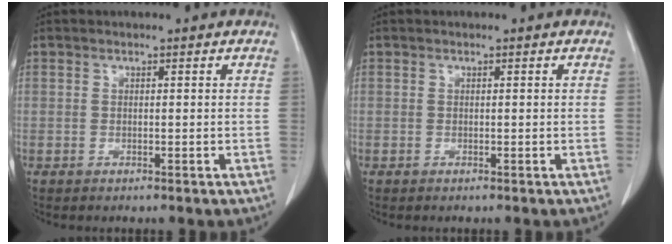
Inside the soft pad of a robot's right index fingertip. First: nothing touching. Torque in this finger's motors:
{"motor_torque": [-0.04, 0.01, 0.02, 0.02]}